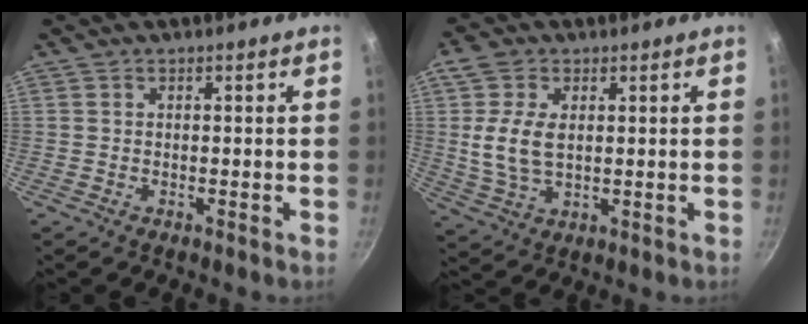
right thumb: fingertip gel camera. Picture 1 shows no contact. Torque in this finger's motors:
{"motor_torque": [0.79, 3.10, 0.40, 0.04, 0.17]}